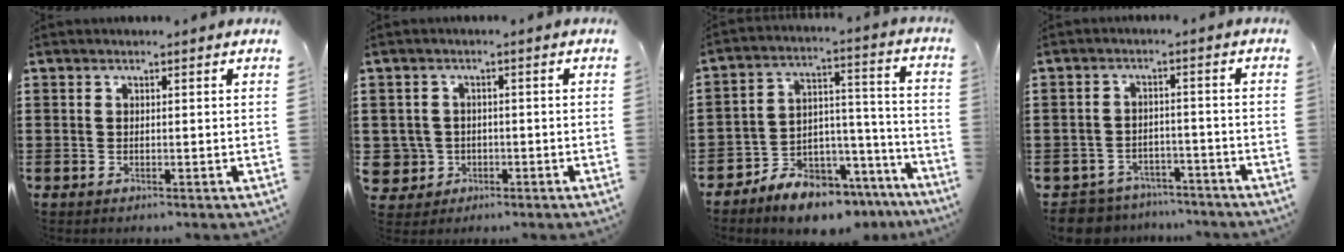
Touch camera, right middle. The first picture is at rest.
{"total": 3.6, "force": [-0.7, 3.5, 0.6], "torque": [-0.031, 0.005, -0.017]}
{"total": 8.3, "force": [-7.8, 2.7, 1.2], "torque": [-0.014, 0.026, -0.146]}
{"total": 4.9, "force": [-4.8, 1.0, -0.1], "torque": [-0.016, 0.006, -0.104]}